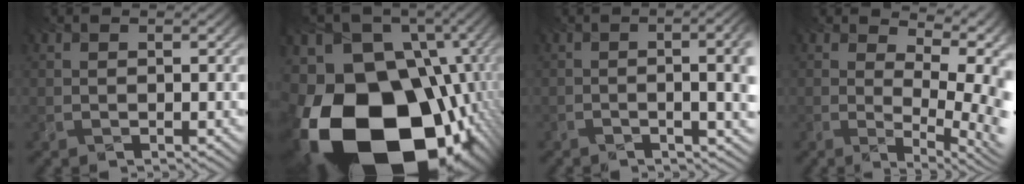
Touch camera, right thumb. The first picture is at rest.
{"total": 24.2, "force": [-9.9, 16.1, 15.1], "torque": [-0.348, -0.078, -0.138]}
{"total": 8.2, "force": [-0.3, 2.7, 7.7], "torque": [-0.076, 0.026, -0.027]}
{"total": 10.1, "force": [3.6, 3.9, 8.6], "torque": [-0.127, 0.009, 0.057]}